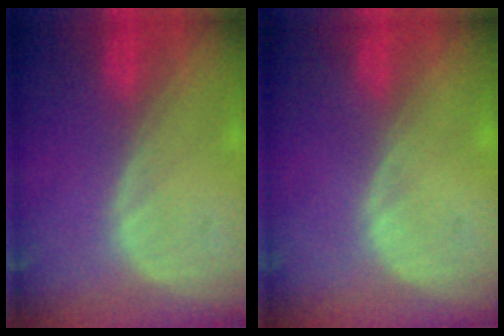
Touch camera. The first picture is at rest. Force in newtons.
{"total": 0.0}